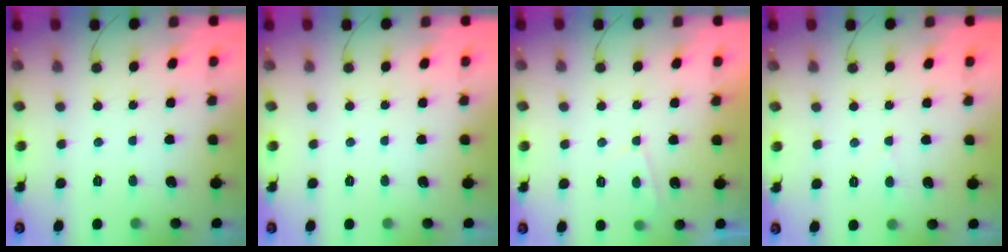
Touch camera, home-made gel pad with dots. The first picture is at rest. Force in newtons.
{"total": 0.0}
{"total": 1.8, "press": 1.7, "slide": 0.6}
{"total": 2.4, "press": 2.4, "slide": 0.4}